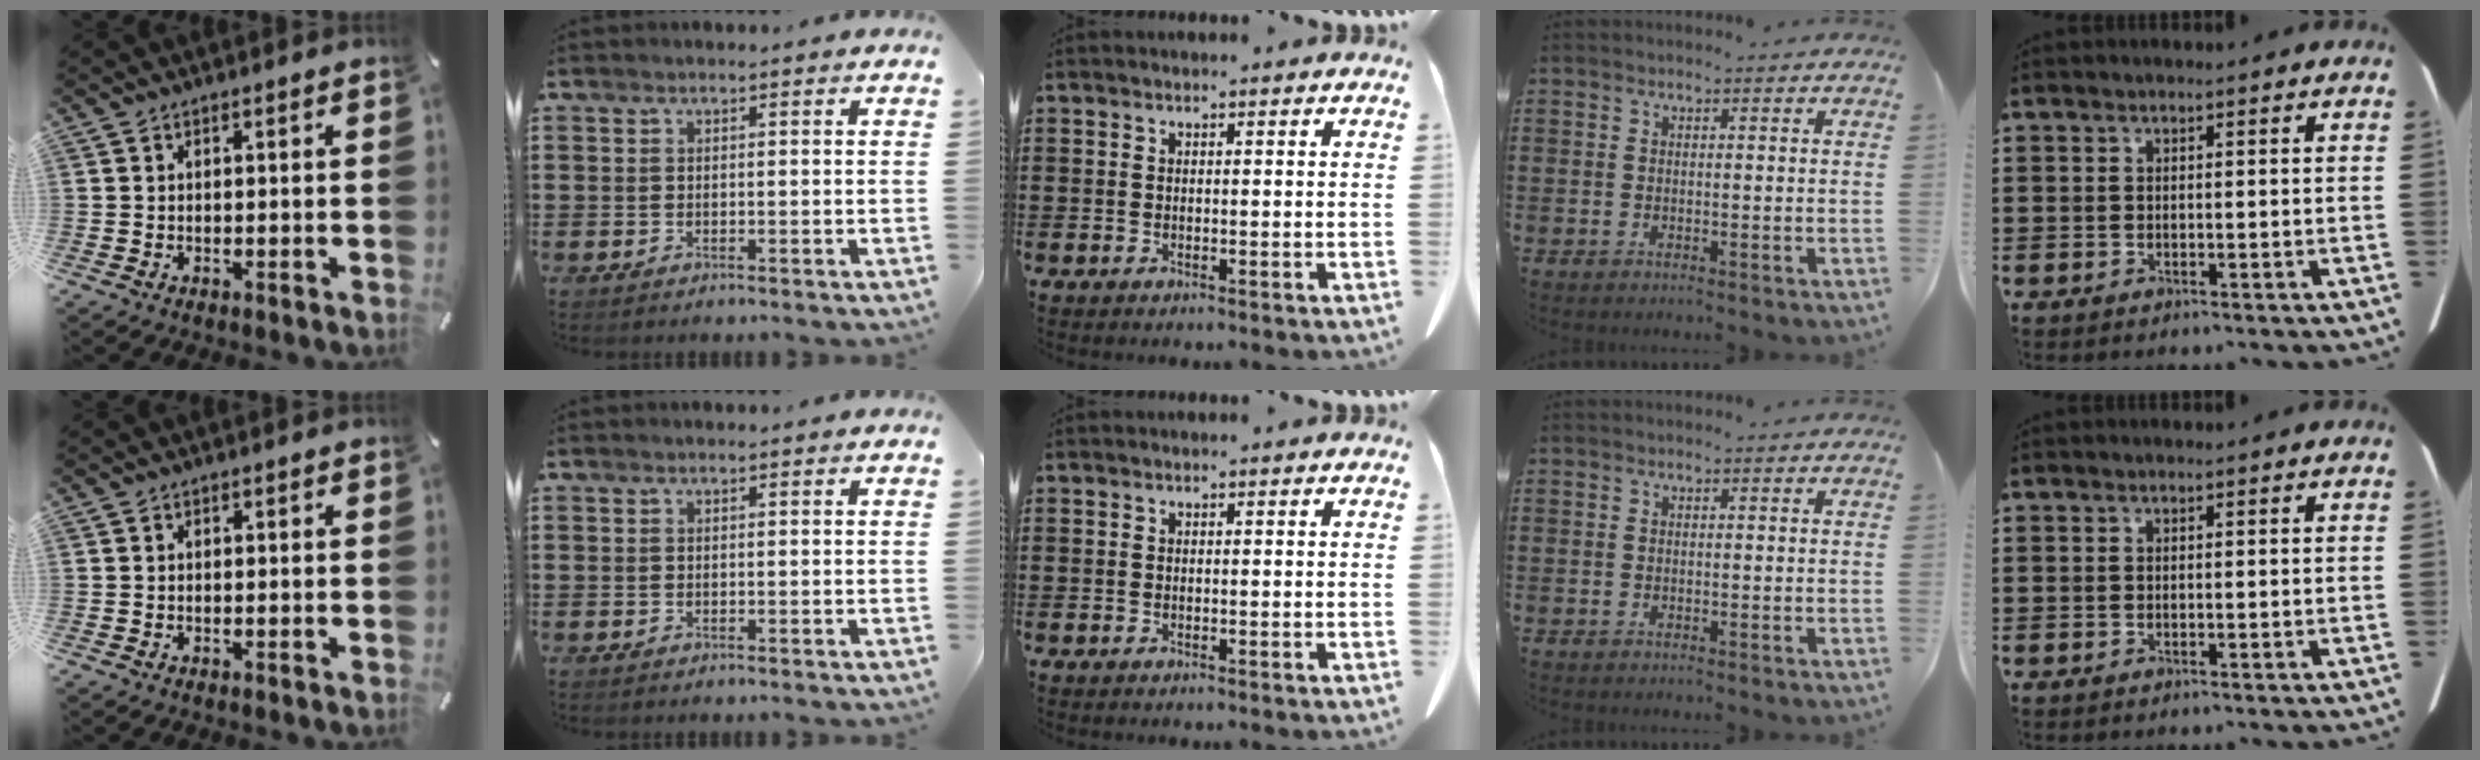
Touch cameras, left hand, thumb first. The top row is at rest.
{}